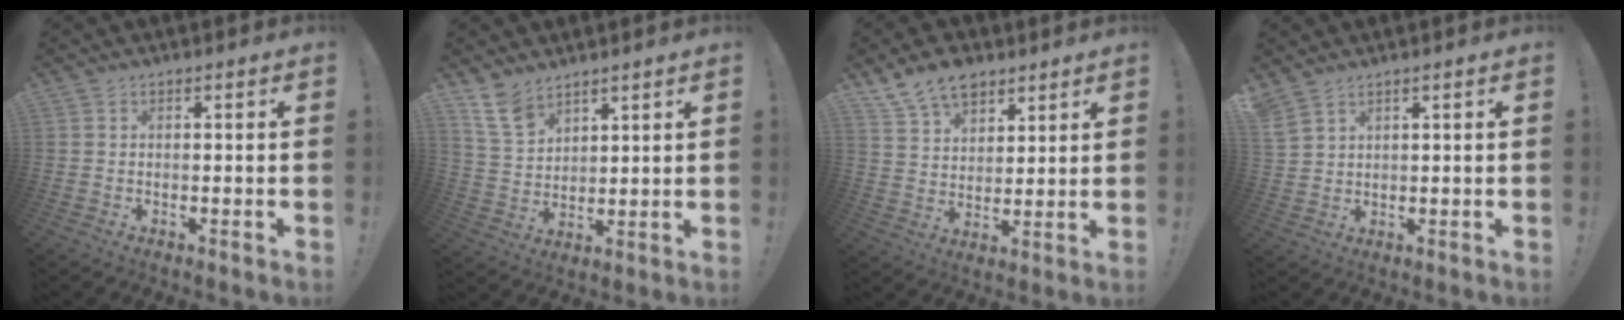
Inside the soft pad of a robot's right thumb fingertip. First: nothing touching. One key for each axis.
{"total": 9.5, "fx": 7.2, "fy": 5.0, "fz": 3.7, "tx": -0.077, "ty": -0.038, "tz": 0.143}
{"total": 10.8, "fx": 7.9, "fy": 6.2, "fz": 4.0, "tx": -0.073, "ty": -0.043, "tz": 0.152}
{"total": 4.3, "fx": 3.6, "fy": 1.4, "fz": 1.9, "tx": -0.039, "ty": -0.018, "tz": 0.071}